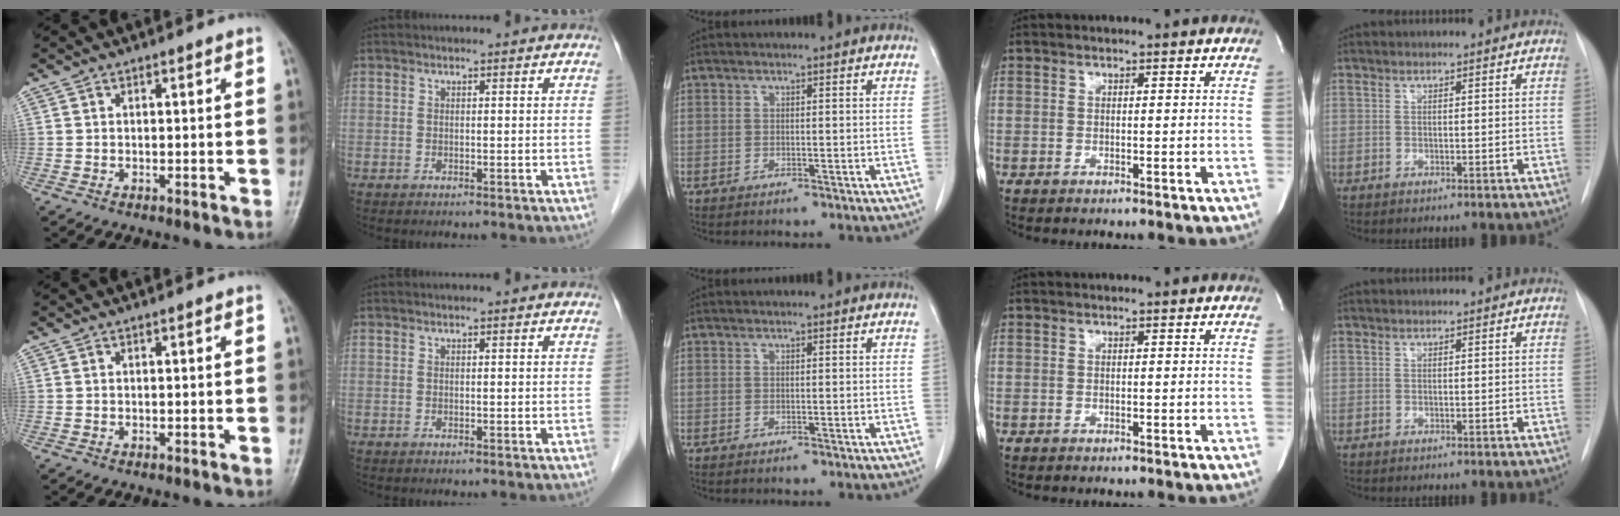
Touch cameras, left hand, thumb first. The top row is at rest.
{}